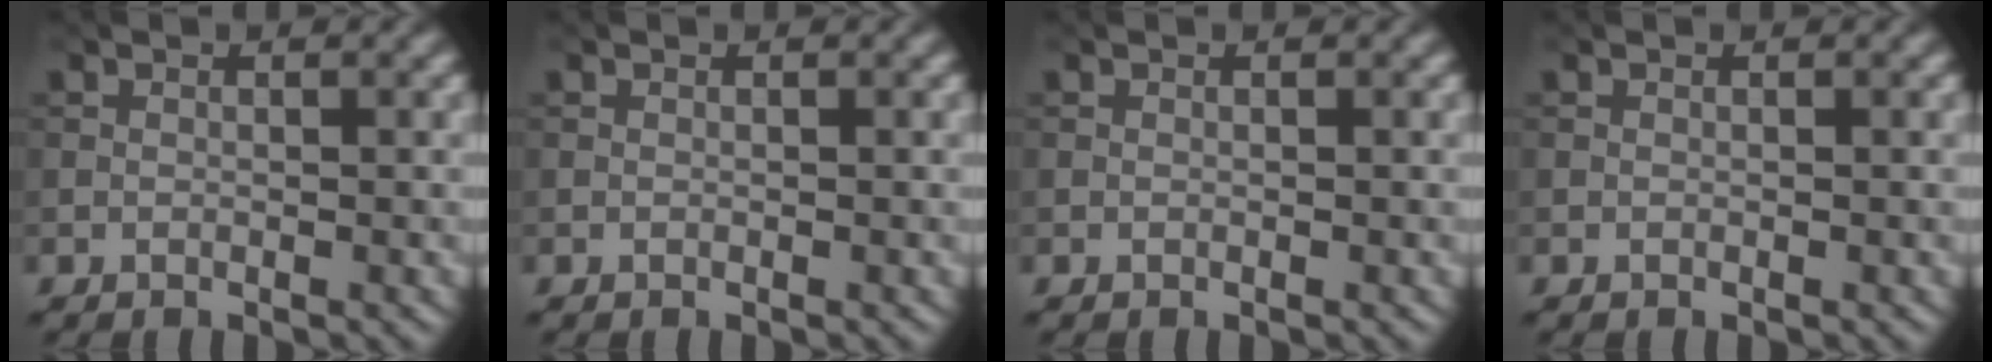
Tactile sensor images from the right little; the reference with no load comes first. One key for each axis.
{"total": 0.0}
{"total": 0.0}
{"total": 0.0}